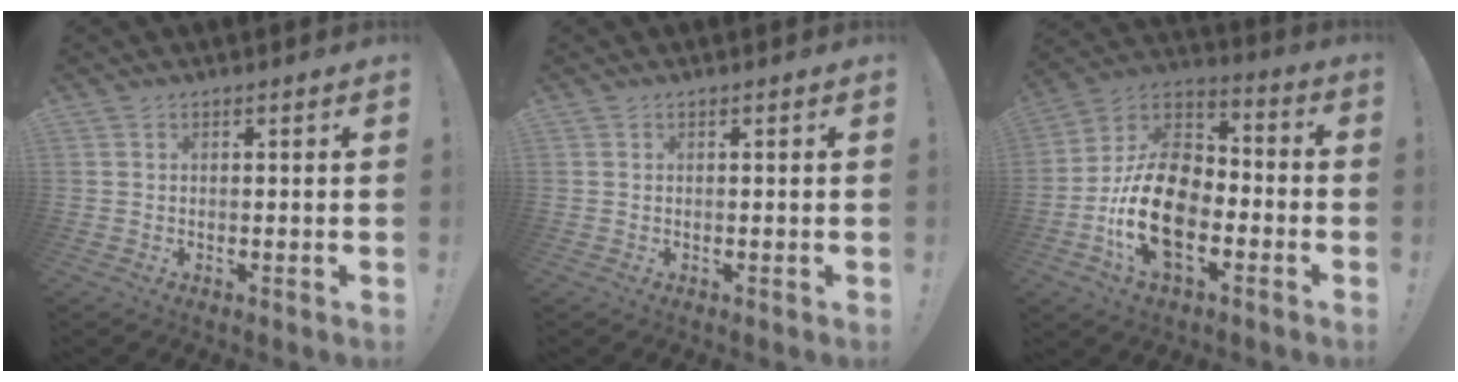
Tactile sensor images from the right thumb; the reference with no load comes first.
{"total": 0.0}
{"total": 20.9, "force": [-6.4, 13.1, 14.9], "torque": [-0.278, 0.036, -0.103]}